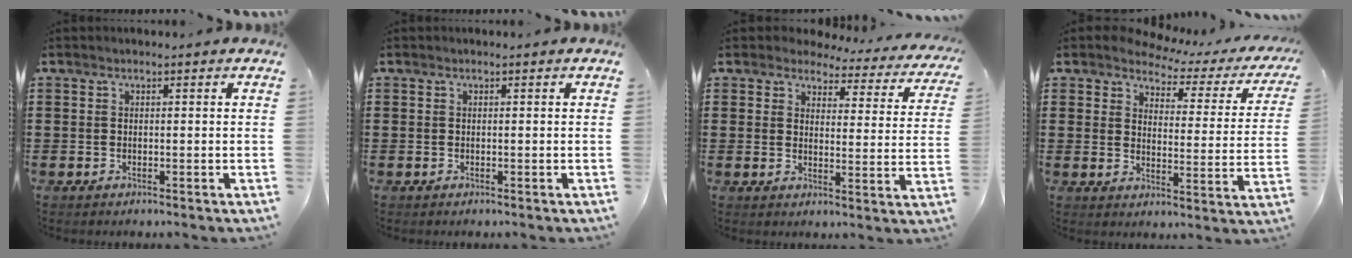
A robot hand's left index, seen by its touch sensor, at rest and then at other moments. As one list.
[{"total": 0.0}, {"total": 3.9, "force": [3.6, 1.1, 1.0], "torque": [-0.041, -0.018, 0.059]}, {"total": 3.3, "force": [3.2, 0.7, 0.3], "torque": [-0.032, -0.023, 0.051]}]